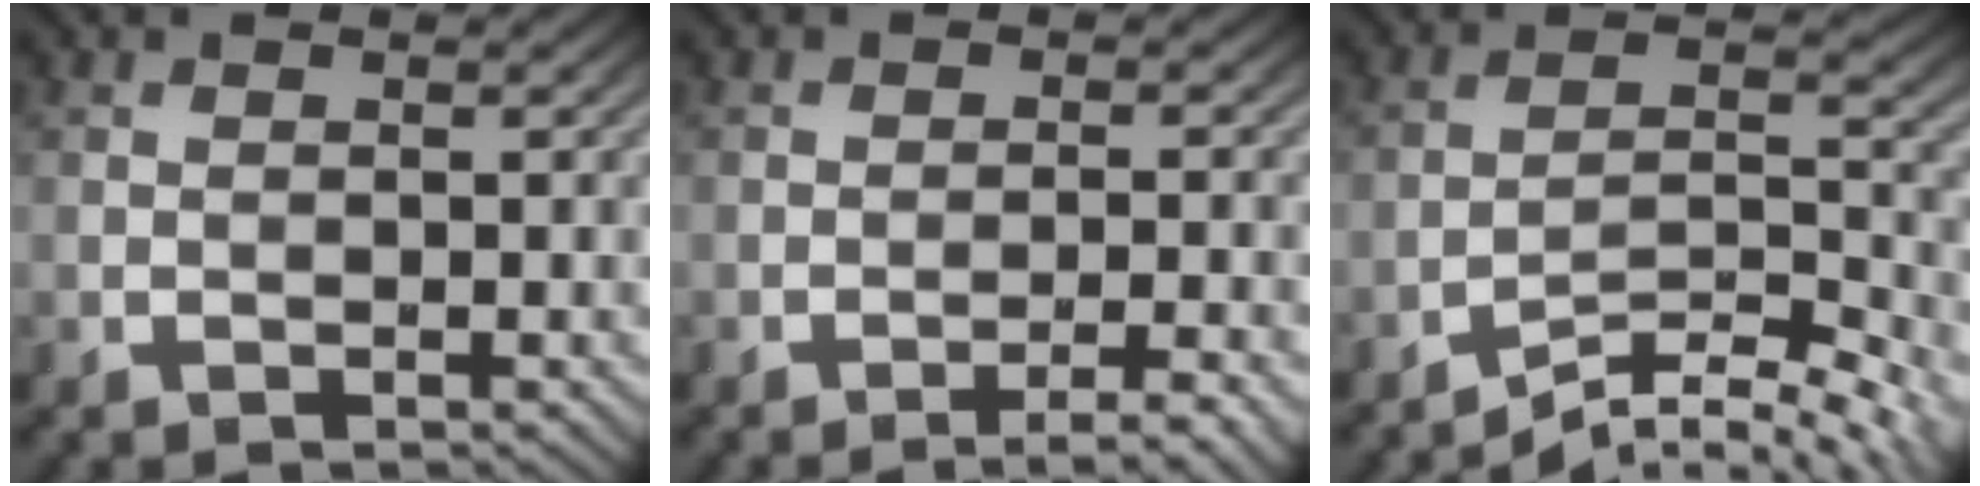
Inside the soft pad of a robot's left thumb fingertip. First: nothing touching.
{"total": 2.9, "force": [-2.1, -0.3, 1.9], "torque": [-0.034, 0.006, -0.034]}
{"total": 7.9, "force": [-6.9, 0.6, 3.9], "torque": [-0.070, 0.006, -0.114]}